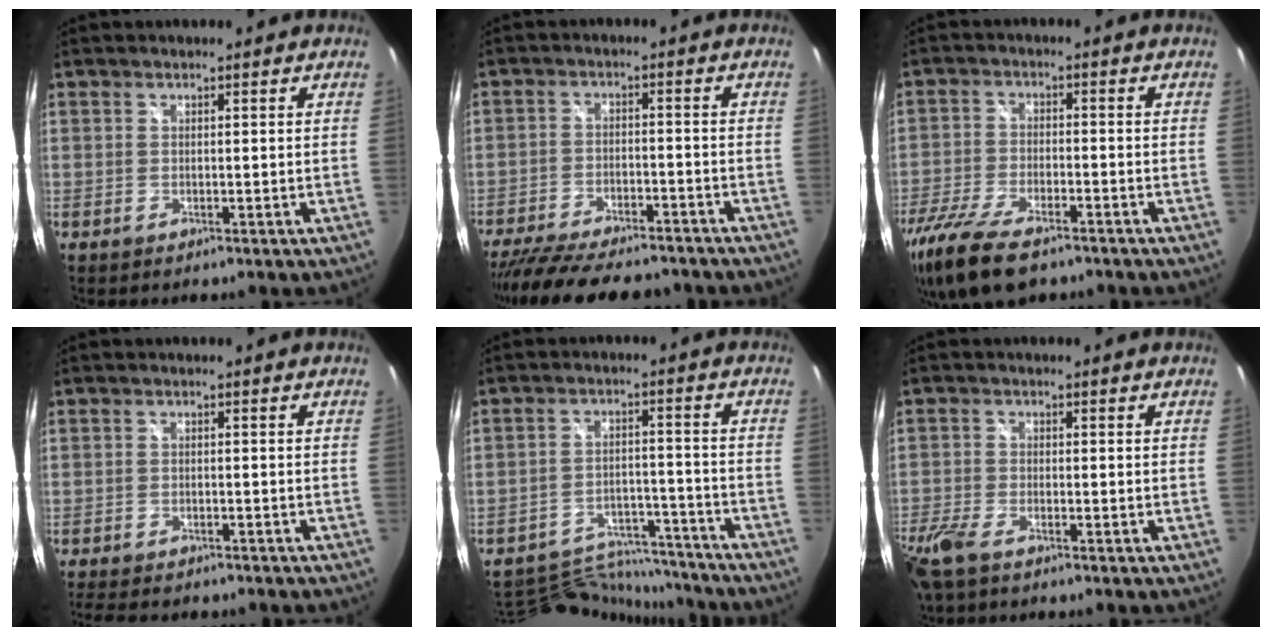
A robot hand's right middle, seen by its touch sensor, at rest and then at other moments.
{"total": 18.6, "force": [-15.6, 5.2, 8.6], "torque": [-0.178, -0.027, -0.232]}
{"total": 15.1, "force": [-10.9, 5.5, 8.9], "torque": [-0.210, -0.047, -0.200]}
{"total": 9.1, "force": [-7.7, 2.7, 3.9], "torque": [-0.092, -0.022, -0.117]}
{"total": 17.4, "force": [-16.2, 4.7, 4.5], "torque": [-0.099, 0.016, -0.230]}
{"total": 7.8, "force": [-5.5, 2.8, 4.7], "torque": [-0.129, -0.026, -0.110]}